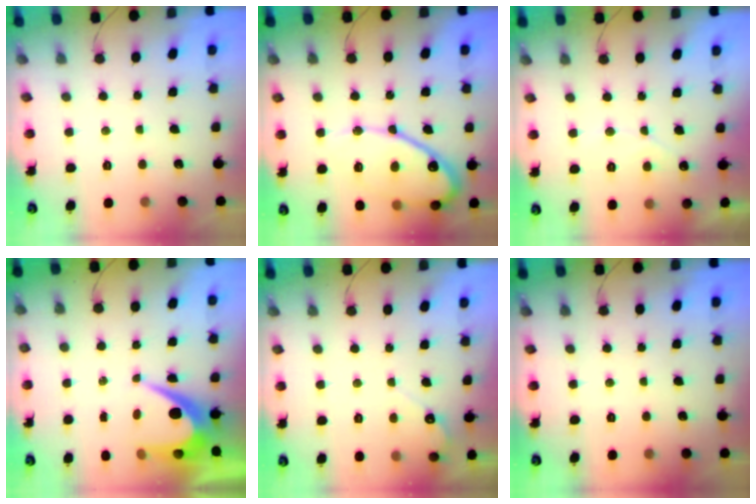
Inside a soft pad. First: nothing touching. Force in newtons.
{"total": 13.6, "press": 13.5, "slide": 1.7}
{"total": 4.6, "press": 4.6, "slide": 0.2}
{"total": 8.1, "press": 8.1, "slide": 0.5}
{"total": 3.5, "press": 3.5, "slide": 0.3}
{"total": 0.0}